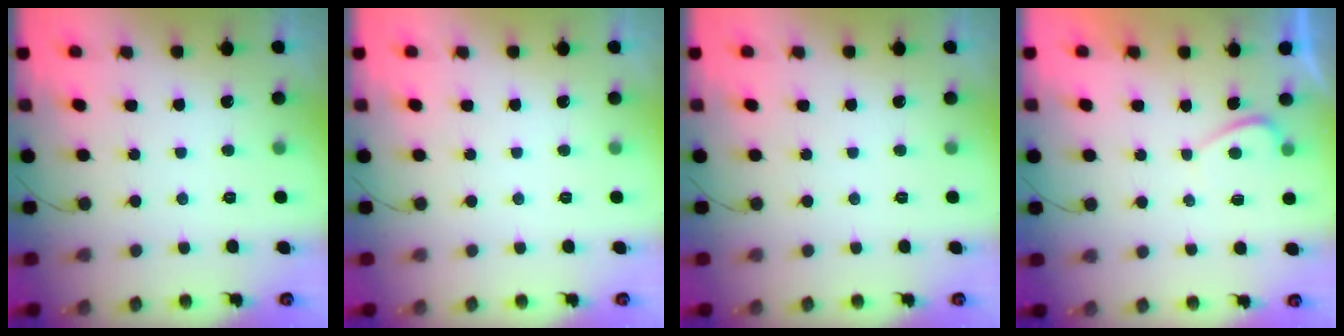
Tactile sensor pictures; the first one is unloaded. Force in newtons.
{"total": 0.0}
{"total": 0.0}
{"total": 0.8, "press": 0.6, "slide": 0.5}